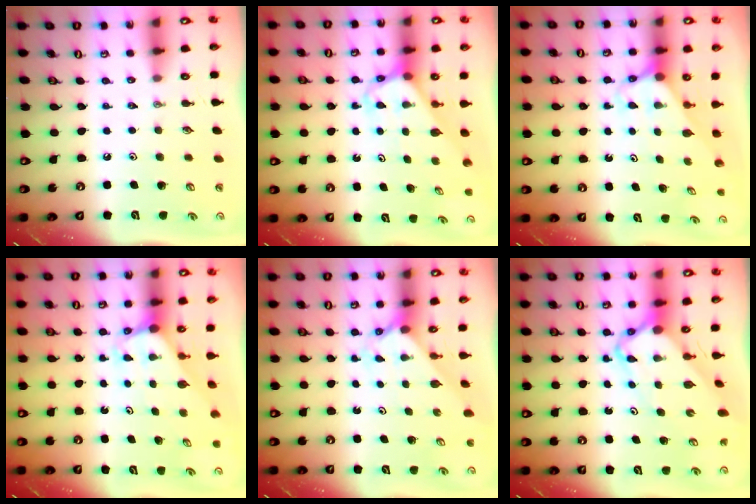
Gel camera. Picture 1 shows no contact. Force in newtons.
{"total": 3.4, "press": 3.4, "slide": 0.2}
{"total": 2.7, "press": 2.7, "slide": 0.2}
{"total": 2.9, "press": 2.9, "slide": 0.2}
{"total": 2.0, "press": 2.0, "slide": 0.2}
{"total": 7.2, "press": 7.1, "slide": 0.6}